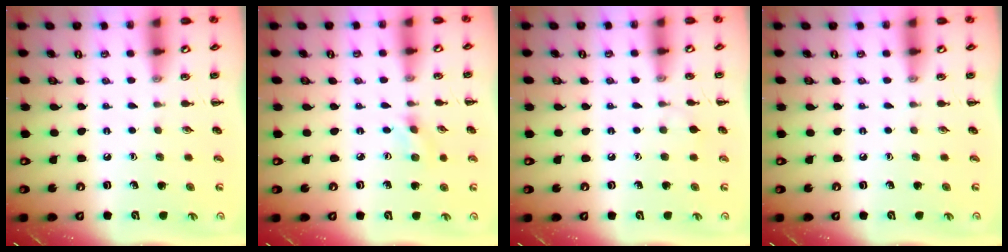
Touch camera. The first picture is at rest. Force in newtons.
{"total": 1.4, "press": 1.3, "slide": 0.4}
{"total": 3.9, "press": 3.7, "slide": 1.4}
{"total": 0.0}